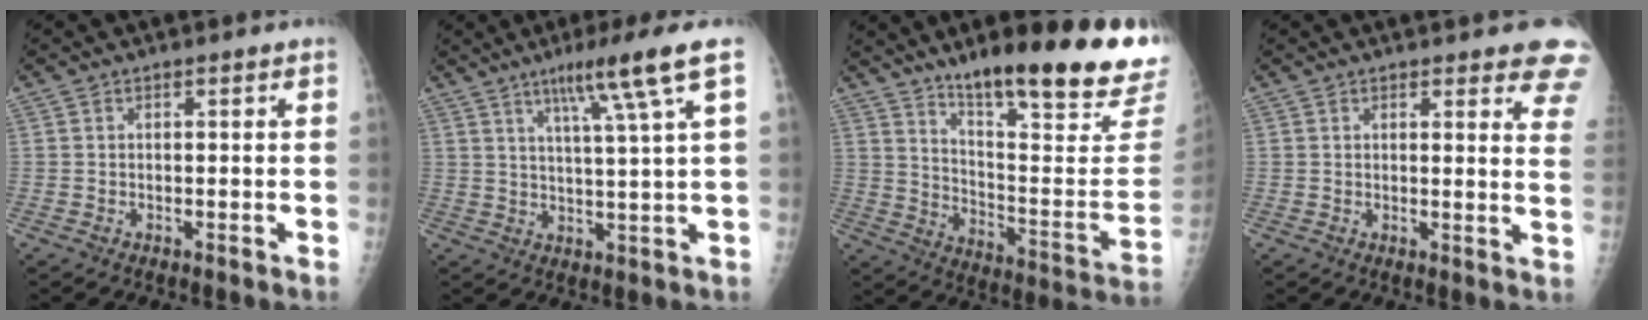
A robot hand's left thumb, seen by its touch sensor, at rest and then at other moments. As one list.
[{"total": 10.2, "force": [5.2, -1.2, 8.7], "torque": [-0.141, -0.022, 0.086]}, {"total": 25.9, "force": [18.9, 3.9, 17.3], "torque": [-0.226, -0.114, 0.280]}, {"total": 10.9, "force": [8.6, 2.7, 6.1], "torque": [-0.032, -0.036, 0.078]}]